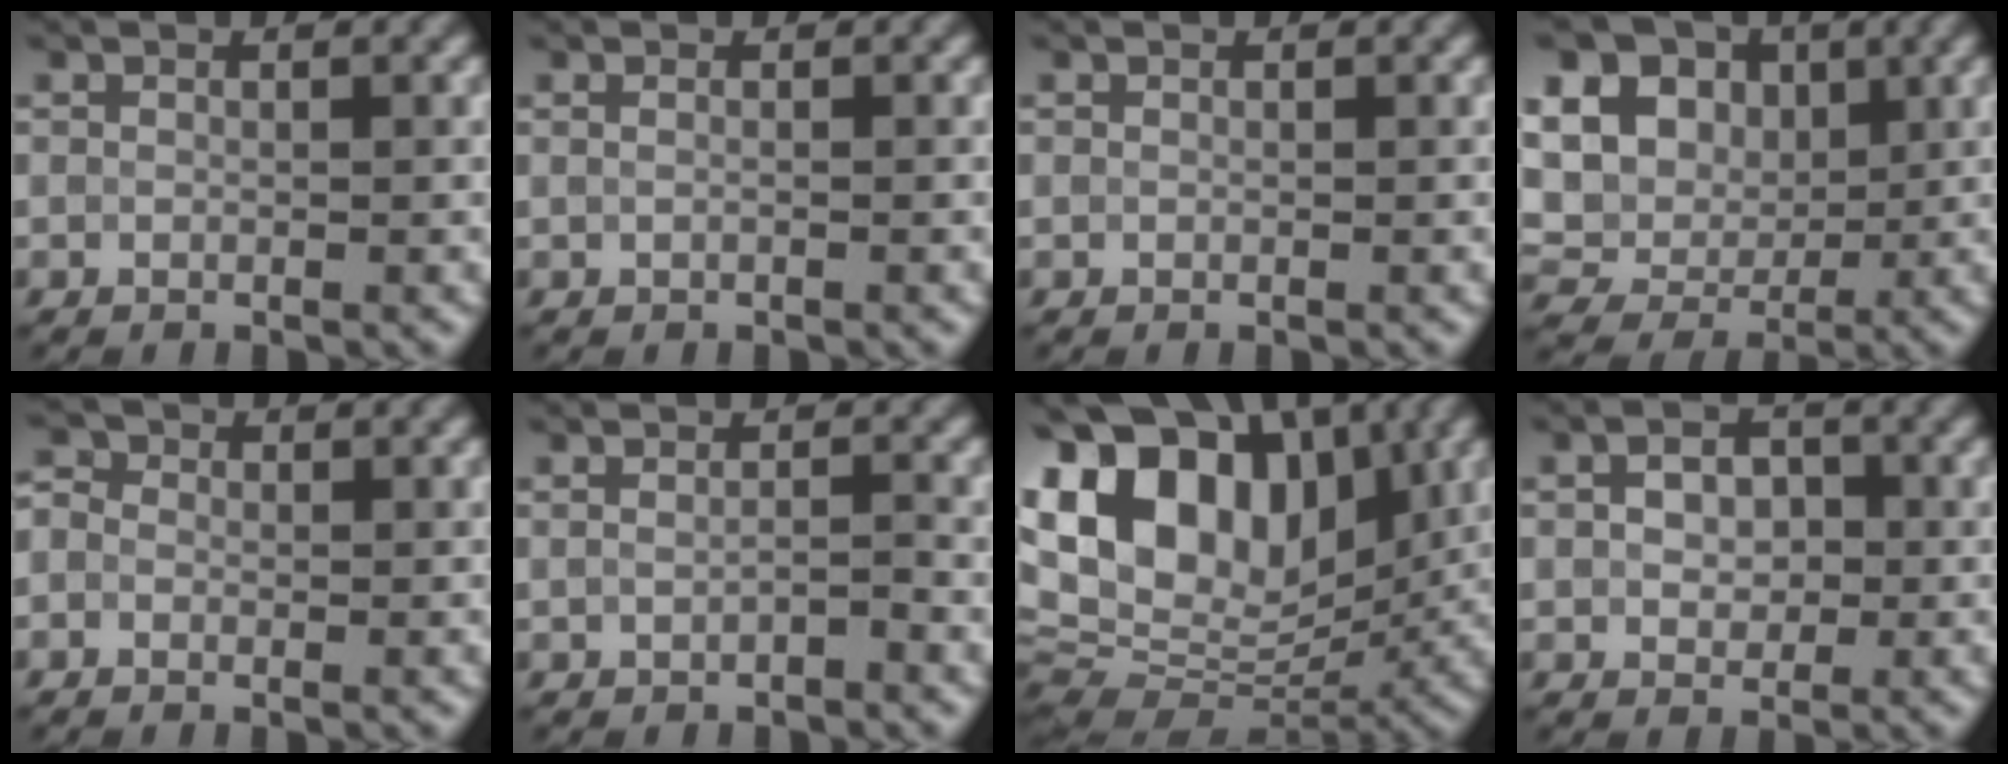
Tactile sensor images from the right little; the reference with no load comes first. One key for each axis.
{"total": 0.9, "fx": 0.2, "fy": 0.5, "fz": 0.7, "tx": -0.004, "ty": -0.004, "tz": -0.003}
{"total": 0.0}
{"total": 16.4, "fx": 5.9, "fy": 13.0, "fz": 8.1, "tx": -0.177, "ty": 0.036, "tz": 0.096}
{"total": 2.0, "fx": 0.2, "fy": 1.7, "fz": 0.9, "tx": -0.008, "ty": 0.003, "tz": -0.020}
{"total": 0.9, "fx": -0.3, "fy": 0.2, "fz": 0.8, "tx": -0.018, "ty": -0.002, "tz": -0.005}
{"total": 17.9, "fx": 6.5, "fy": 11.1, "fz": 12.4, "tx": -0.226, "ty": 0.060, "tz": 0.094}
{"total": 2.9, "fx": 0.4, "fy": 2.1, "fz": 2.0, "tx": -0.038, "ty": 0.004, "tz": 0.004}